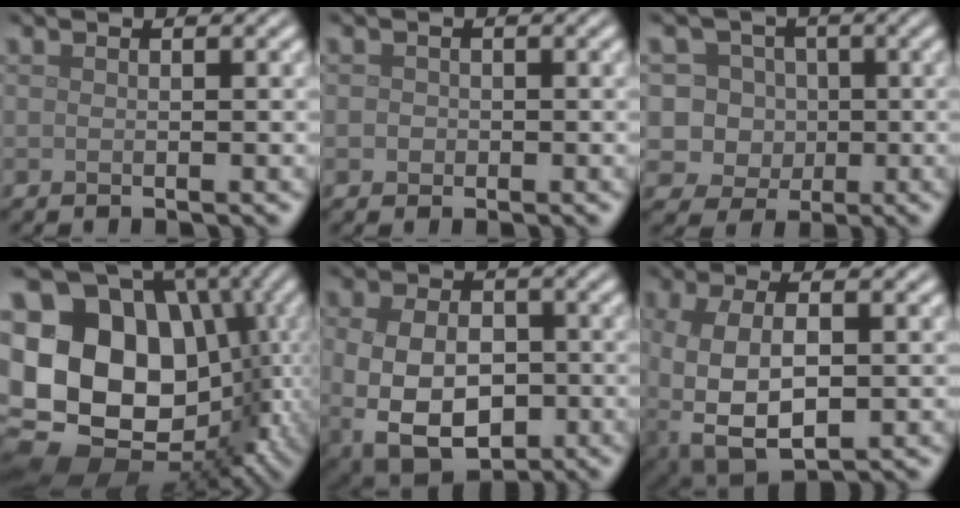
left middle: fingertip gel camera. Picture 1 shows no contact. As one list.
[{"total": 0.8, "force": [-0.1, 0.8, 0.2], "torque": [0.002, -0.003, -0.003]}, {"total": 5.8, "force": [0.6, 5.5, 1.9], "torque": [-0.018, 0.018, -0.009]}, {"total": 19.0, "force": [0.1, 14.9, 11.8], "torque": [-0.214, 0.004, 0.017]}, {"total": 8.9, "force": [-1.6, 6.2, 6.1], "torque": [-0.126, -0.032, -0.015]}, {"total": 7.6, "force": [-0.9, 4.2, 6.2], "torque": [-0.139, -0.021, -0.003]}]